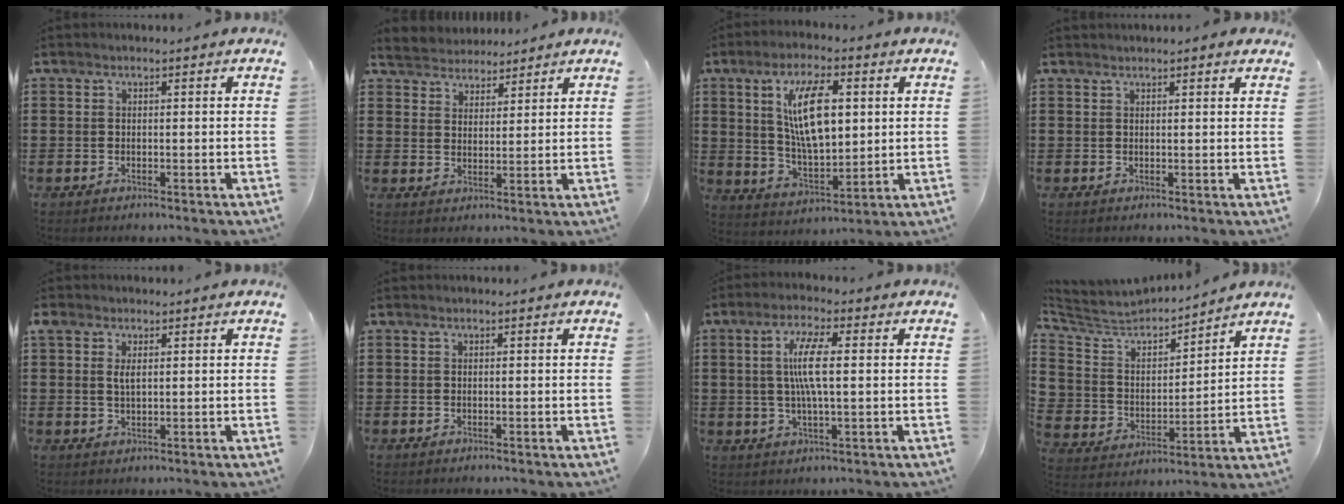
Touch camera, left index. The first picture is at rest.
{"total": 3.8, "force": [3.5, 1.3, -0.7], "torque": [-0.005, -0.011, 0.063]}
{"total": 11.2, "force": [3.4, 4.7, 9.6], "torque": [-0.182, 0.005, 0.055]}
{"total": 1.0, "force": [1.0, 0.0, 0.4], "torque": [-0.010, 0.000, 0.018]}
{"total": 2.3, "force": [0.8, 1.1, 1.8], "torque": [-0.040, 0.006, 0.014]}
{"total": 0.0}
{"total": 7.1, "force": [0.9, 1.7, 6.9], "torque": [-0.144, 0.000, 0.009]}
{"total": 5.2, "force": [4.5, 2.6, 0.3], "torque": [-0.043, -0.037, 0.074]}